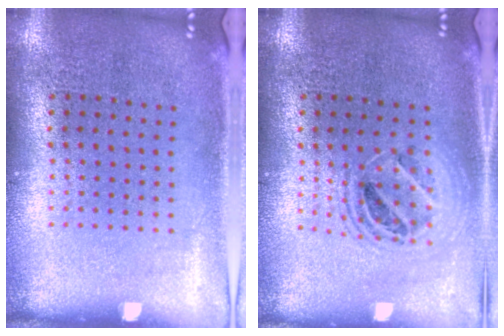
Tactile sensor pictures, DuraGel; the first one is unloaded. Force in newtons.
{"total": 1.4, "press": 1.2, "slide": 0.7}